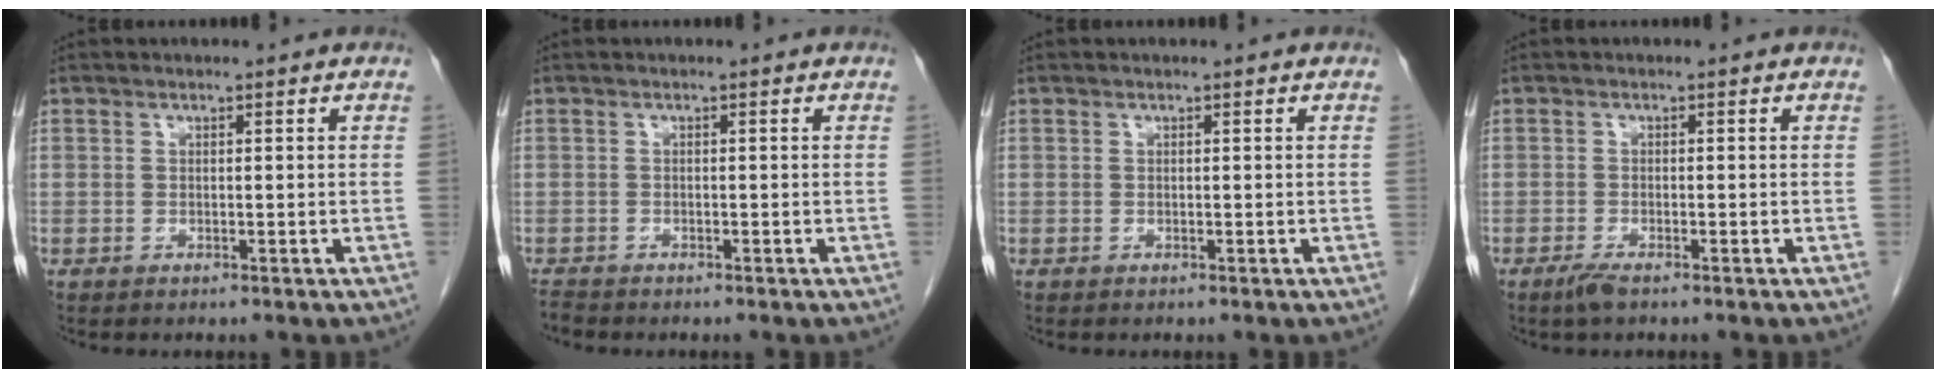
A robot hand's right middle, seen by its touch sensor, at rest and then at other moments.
{"total": 1.2, "force": [-1.2, 0.2, 0.1], "torque": [-0.009, -0.005, -0.022]}
{"total": 0.0}
{"total": 1.8, "force": [-1.3, 0.2, 1.2], "torque": [-0.026, -0.005, -0.022]}